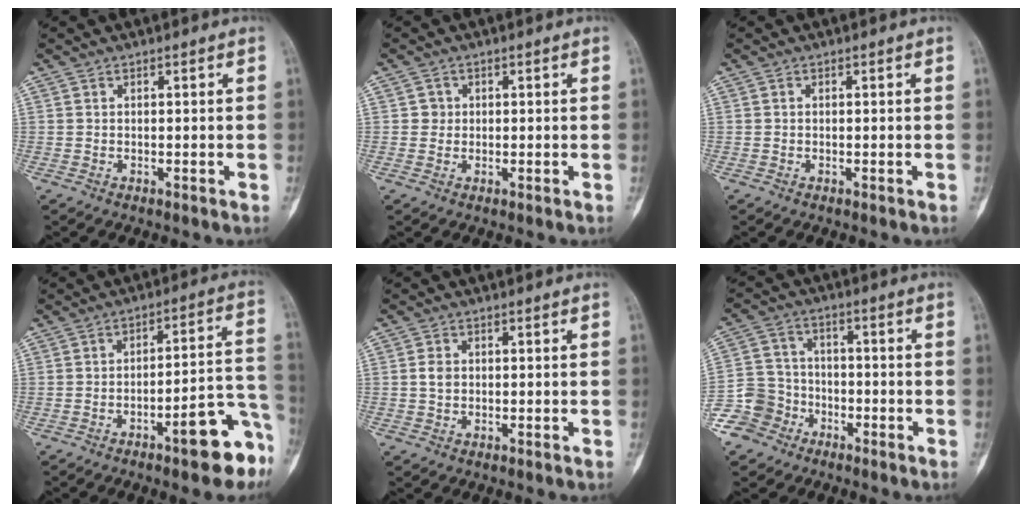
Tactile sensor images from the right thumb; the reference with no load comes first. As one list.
[{"total": 1.7, "force": [0.2, 1.6, 0.2], "torque": [0.007, 0.004, 0.000]}, {"total": 0.0}, {"total": 12.9, "force": [-7.0, 3.3, 10.4], "torque": [-0.109, 0.062, -0.094]}, {"total": 2.0, "force": [0.1, 1.6, 1.3], "torque": [-0.020, 0.003, -0.001]}, {"total": 9.0, "force": [-5.5, 7.1, 1.1], "torque": [0.001, 0.041, -0.111]}]